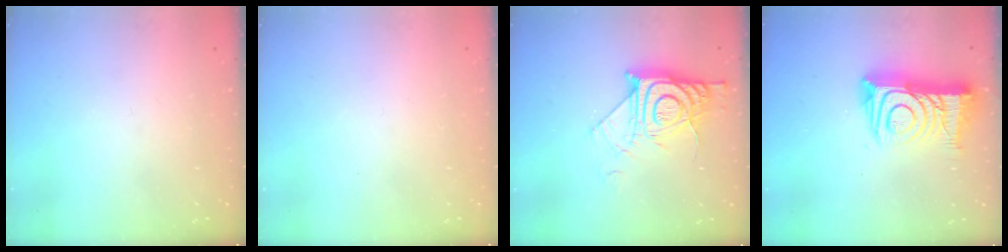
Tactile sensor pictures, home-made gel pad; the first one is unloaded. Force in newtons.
{"total": 1.6, "press": 1.6, "slide": 0.1}
{"total": 13.0, "press": 12.9, "slide": 1.1}
{"total": 17.3, "press": 17.2, "slide": 1.3}